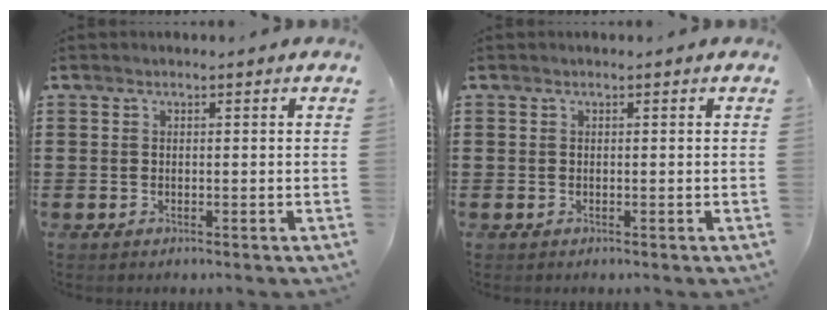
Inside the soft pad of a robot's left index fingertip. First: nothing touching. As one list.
[{"total": 0.0}]